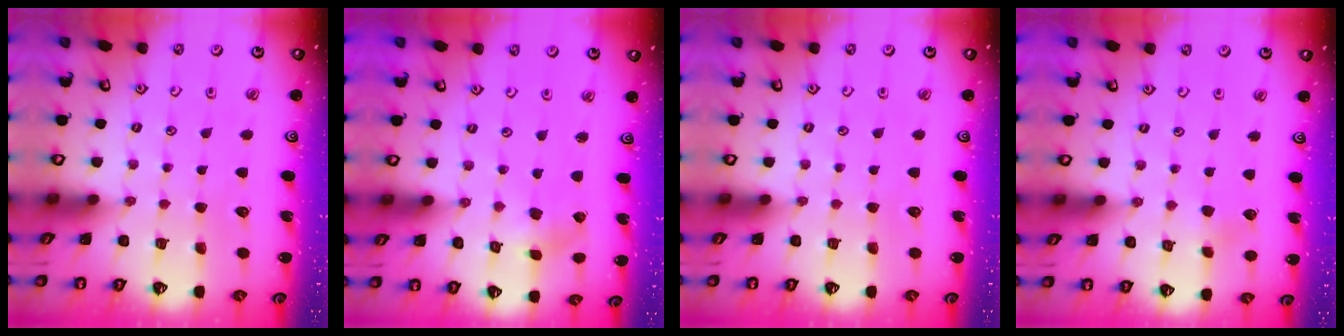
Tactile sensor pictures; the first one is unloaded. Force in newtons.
{"total": 1.2, "press": 1.2, "slide": 0.2}
{"total": 0.0}
{"total": 2.9, "press": 2.9, "slide": 0.2}